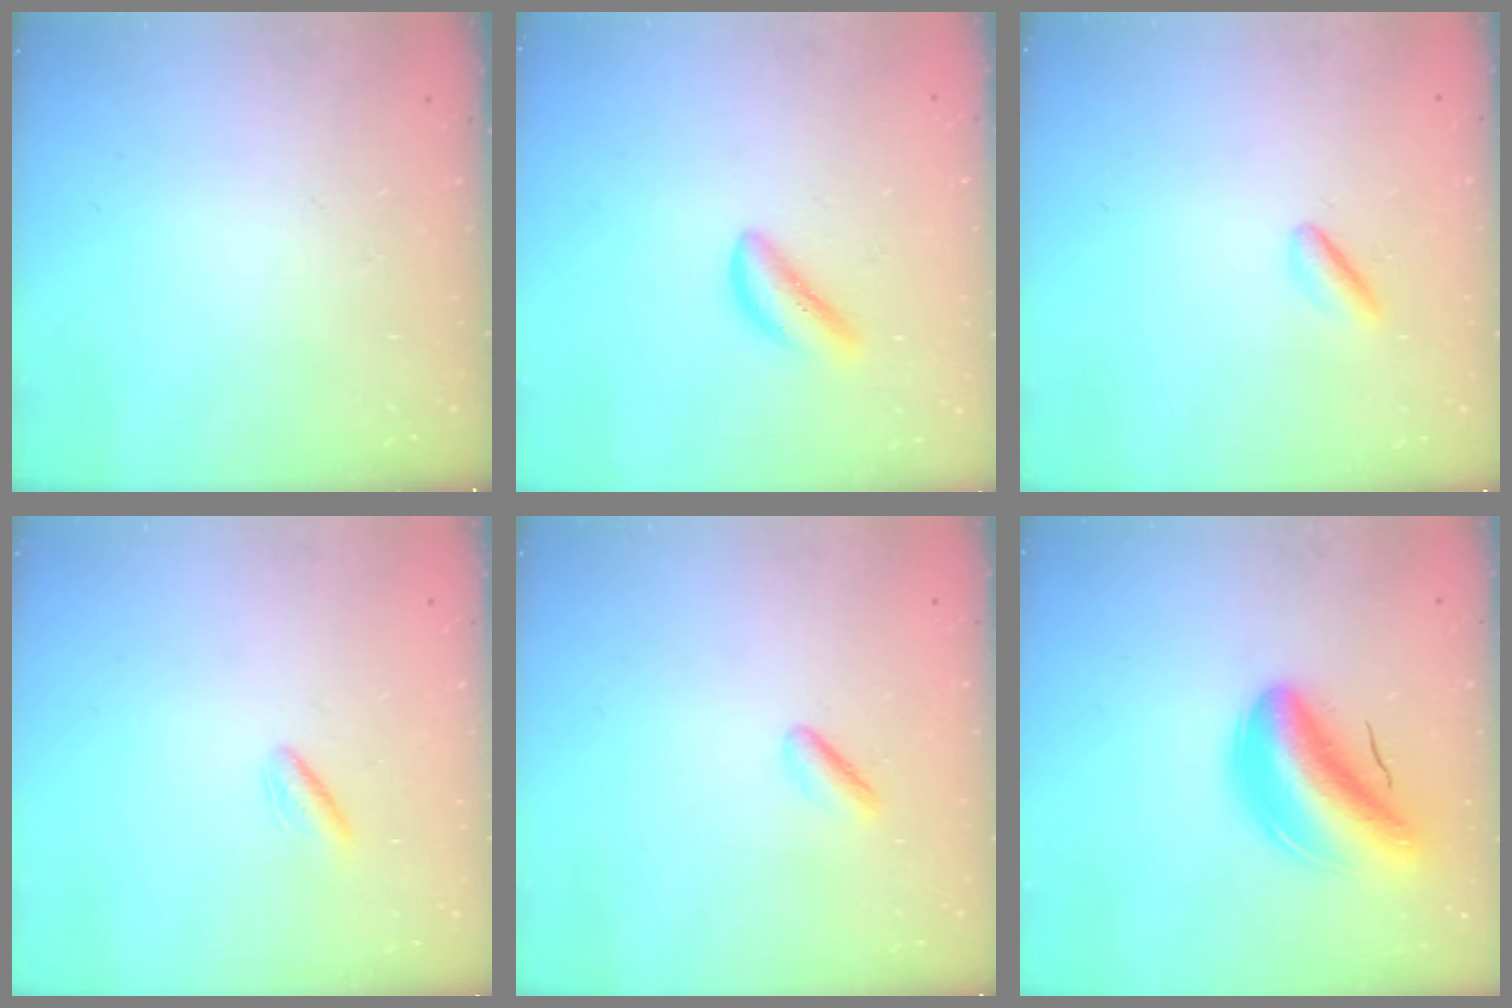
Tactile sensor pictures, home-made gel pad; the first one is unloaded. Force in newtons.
{"total": 3.8, "press": 3.8, "slide": 0.2}
{"total": 3.2, "press": 3.1, "slide": 0.6}
{"total": 2.5, "press": 2.3, "slide": 1.1}
{"total": 2.1, "press": 2.0, "slide": 0.6}
{"total": 11.2, "press": 10.6, "slide": 3.7}